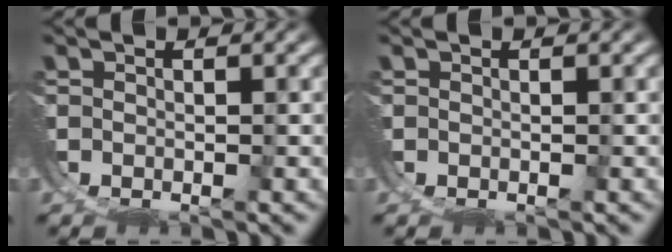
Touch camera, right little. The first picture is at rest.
{"total": 0.0}